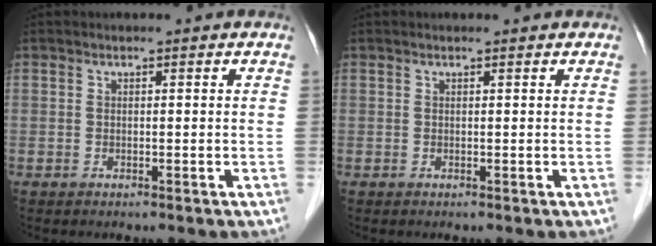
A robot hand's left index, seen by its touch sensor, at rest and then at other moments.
{"total": 0.6, "force": [0.6, 0.0, 0.2], "torque": [-0.006, 0.005, 0.009]}